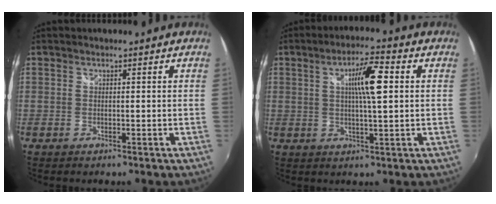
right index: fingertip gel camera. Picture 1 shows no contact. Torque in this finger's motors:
{"motor_torque": [0.56, 0.13, 0.24, 0.11]}